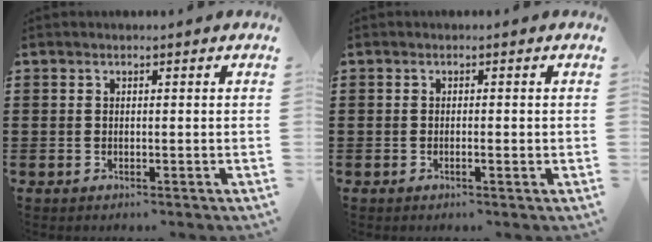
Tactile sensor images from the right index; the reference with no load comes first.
{"total": 0.8, "force": [-0.2, 0.1, 0.7], "torque": [-0.013, -0.002, -0.003]}